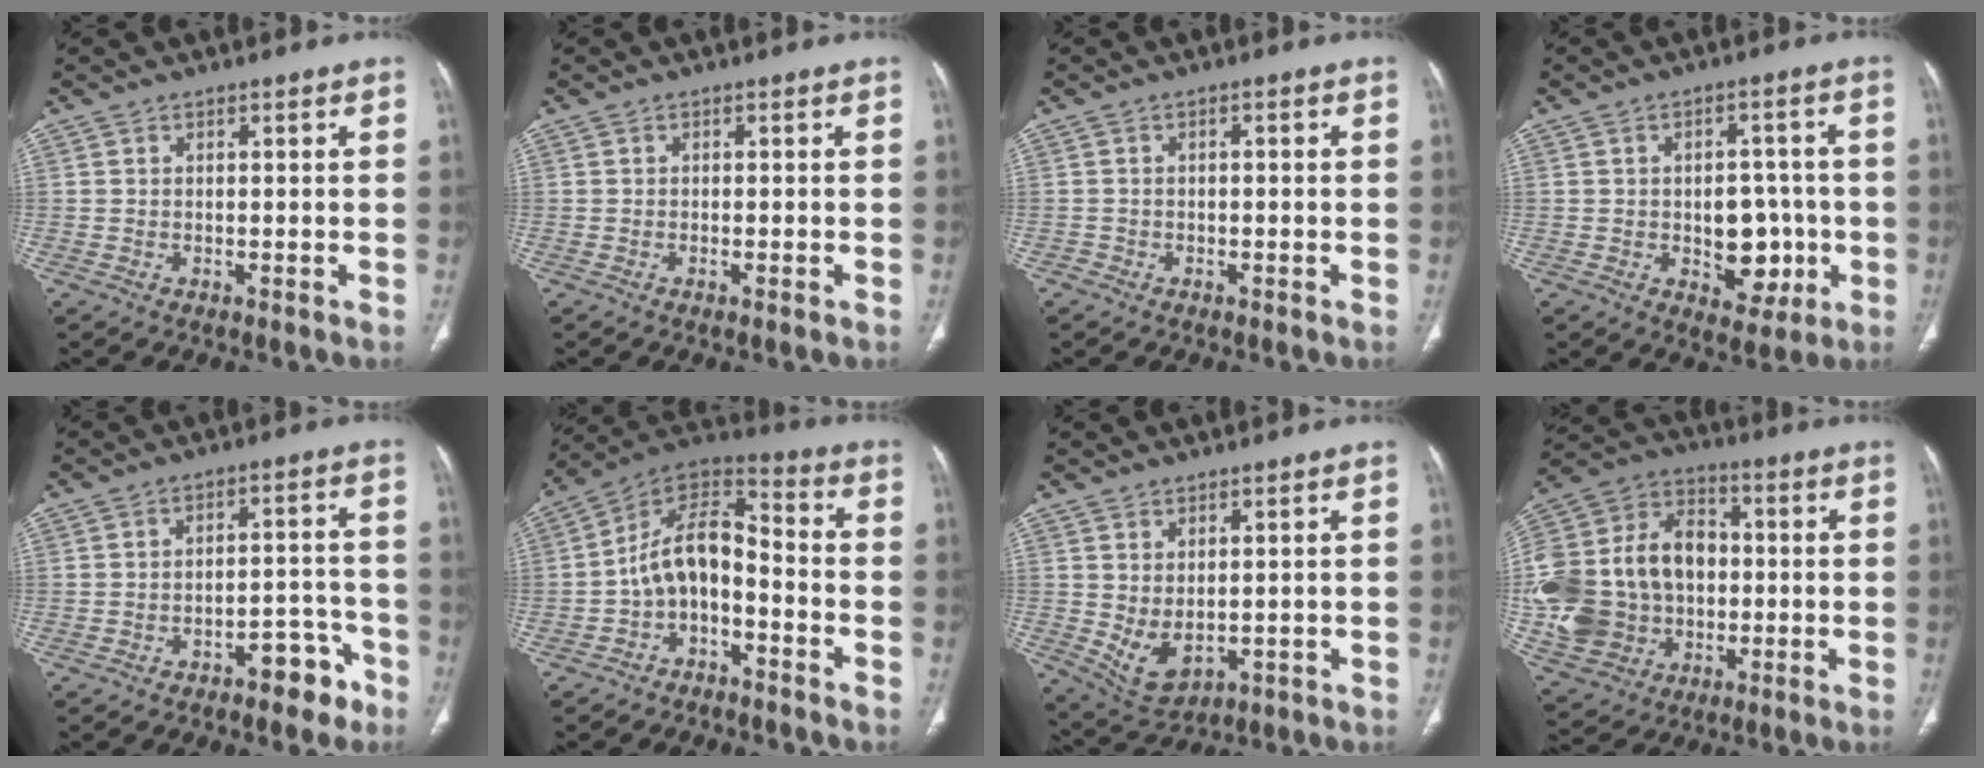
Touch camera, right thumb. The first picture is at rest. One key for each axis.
{"total": 1.0, "fx": -0.4, "fy": 0.1, "fz": 0.9, "tx": -0.018, "ty": -0.002, "tz": -0.006}
{"total": 1.1, "fx": -0.7, "fy": 0.8, "fz": 0.2, "tx": 0.002, "ty": 0.008, "tz": -0.015}
{"total": 9.7, "fx": -1.8, "fy": 6.5, "fz": 7.0, "tx": -0.053, "ty": 0.014, "tz": -0.013}
{"total": 7.2, "fx": -4.6, "fy": 3.5, "fz": 4.1, "tx": -0.037, "ty": 0.054, "tz": -0.058}
{"total": 11.5, "fx": -4.0, "fy": 6.8, "fz": 8.4, "tx": -0.136, "ty": 0.087, "tz": -0.080}
{"total": 6.4, "fx": 0.0, "fy": 3.9, "fz": 5.1, "tx": -0.087, "ty": -0.009, "tz": 0.025}
{"total": 24.2, "fx": -1.6, "fy": 18.8, "fz": 15.1, "tx": -0.303, "ty": 0.031, "tz": -0.013}